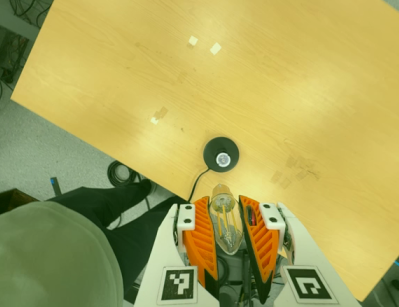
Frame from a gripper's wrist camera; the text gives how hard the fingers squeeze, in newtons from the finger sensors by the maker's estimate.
{"total": 20.4, "left": 22.4, "right": 18.3}